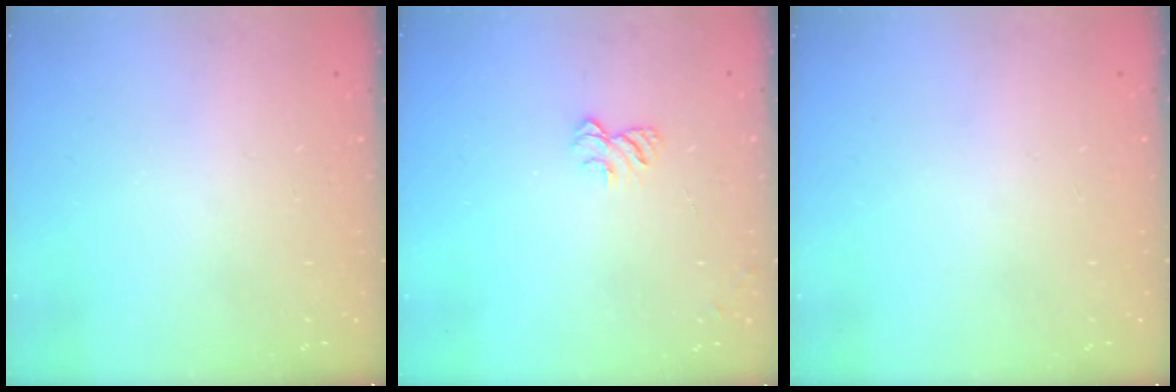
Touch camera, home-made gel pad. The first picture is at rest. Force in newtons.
{"total": 6.0, "press": 6.0, "slide": 0.3}
{"total": 0.0}